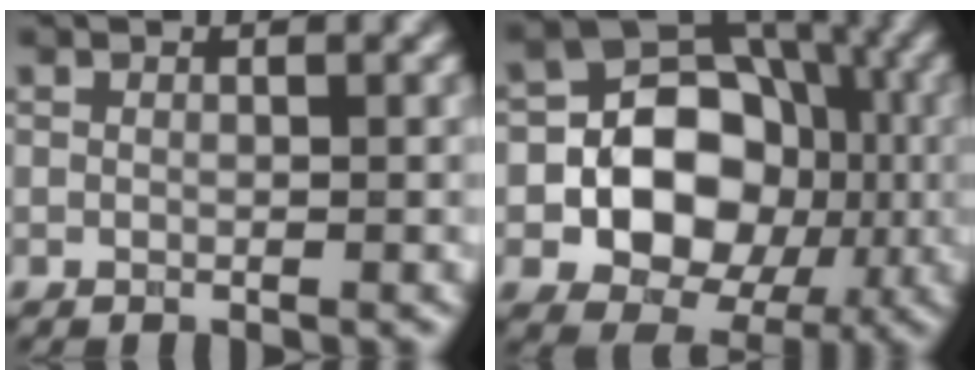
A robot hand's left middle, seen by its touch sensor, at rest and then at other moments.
{"total": 10.1, "force": [-1.5, 8.2, 5.7], "torque": [-0.061, 0.005, -0.042]}